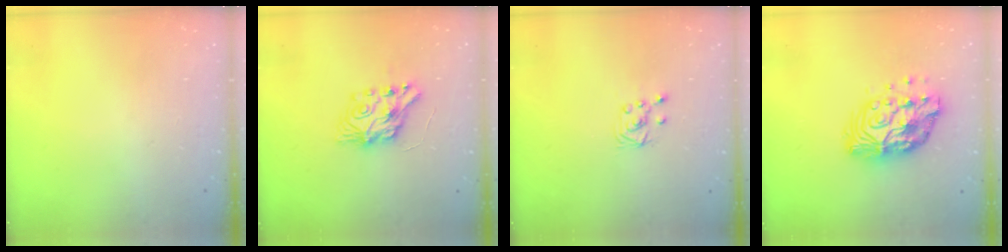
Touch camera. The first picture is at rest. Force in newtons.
{"total": 8.3, "press": 8.2, "slide": 0.4}
{"total": 4.5, "press": 4.5, "slide": 0.5}
{"total": 14.0, "press": 13.9, "slide": 1.1}